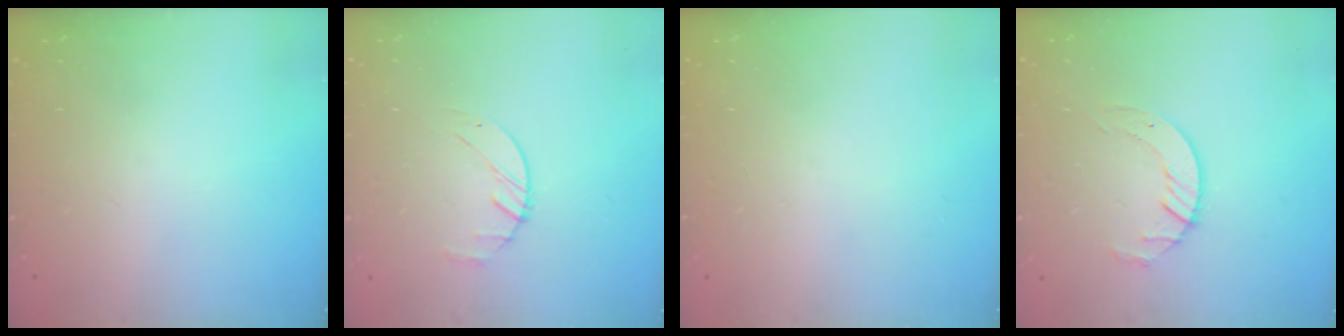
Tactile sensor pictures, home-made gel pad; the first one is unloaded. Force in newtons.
{"total": 1.9, "press": 1.9, "slide": 0.3}
{"total": 0.0}
{"total": 5.7, "press": 5.7, "slide": 0.4}